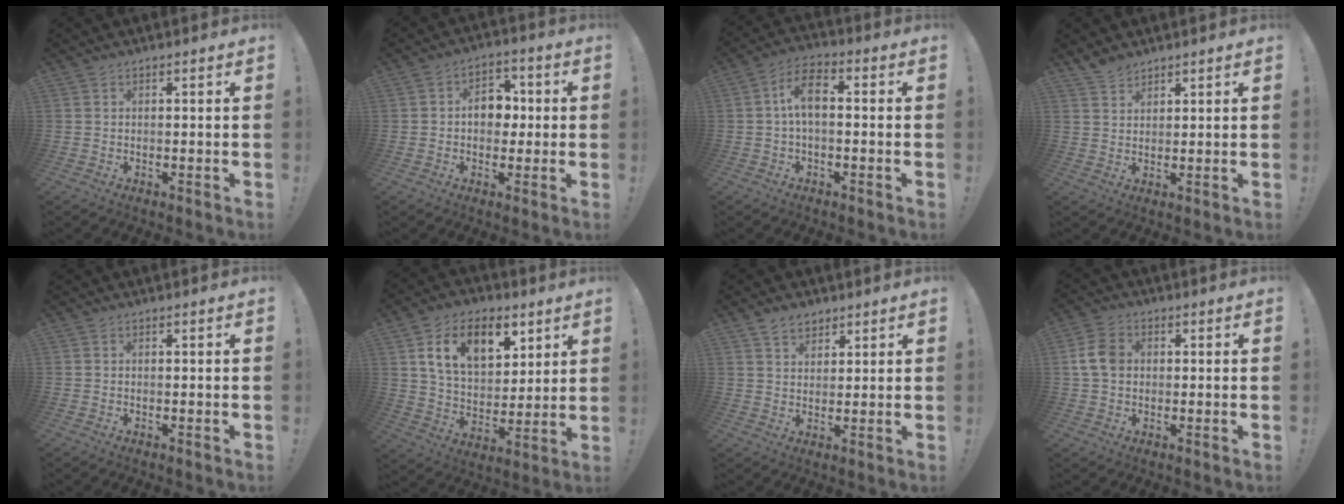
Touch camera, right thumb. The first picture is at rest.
{"total": 9.4, "force": [0.1, 7.2, 6.1], "torque": [-0.079, 0.012, 0.004]}
{"total": 8.0, "force": [0.2, 3.9, 7.0], "torque": [-0.136, 0.013, 0.005]}
{"total": 3.8, "force": [3.3, 1.6, 0.9], "torque": [-0.016, -0.019, 0.062]}
{"total": 0.0}
{"total": 16.5, "force": [7.9, 10.6, 9.9], "torque": [-0.153, -0.030, 0.144]}
{"total": 5.2, "force": [3.6, 3.4, 1.7], "torque": [-0.027, -0.012, 0.067]}
{"total": 8.3, "force": [0.8, 6.3, 5.4], "torque": [-0.102, 0.011, 0.016]}